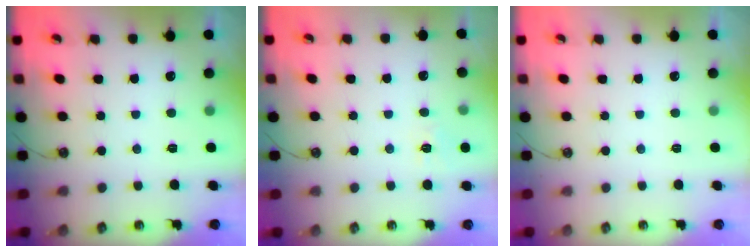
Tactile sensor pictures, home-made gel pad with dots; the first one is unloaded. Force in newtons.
{"total": 7.9, "press": 7.9, "slide": 0.7}
{"total": 0.0}